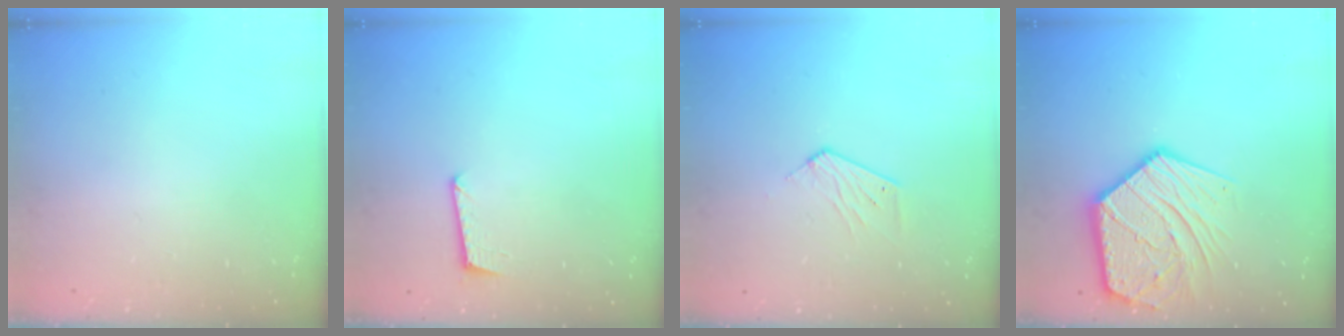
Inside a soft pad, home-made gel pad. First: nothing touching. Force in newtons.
{"total": 5.6, "press": 5.5, "slide": 0.5}
{"total": 4.1, "press": 4.1, "slide": 0.3}
{"total": 17.2, "press": 17.2, "slide": 1.4}